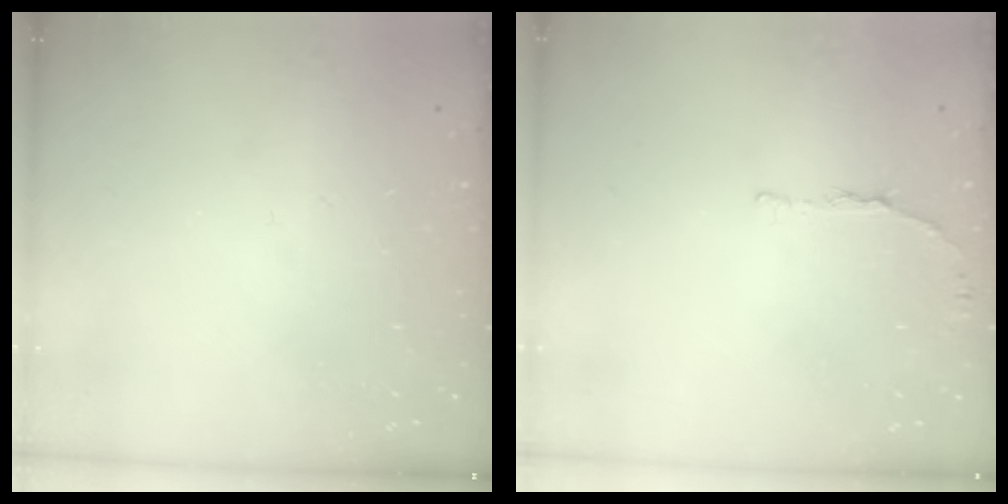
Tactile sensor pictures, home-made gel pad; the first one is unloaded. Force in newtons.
{"total": 5.3, "press": 4.0, "slide": 3.4}